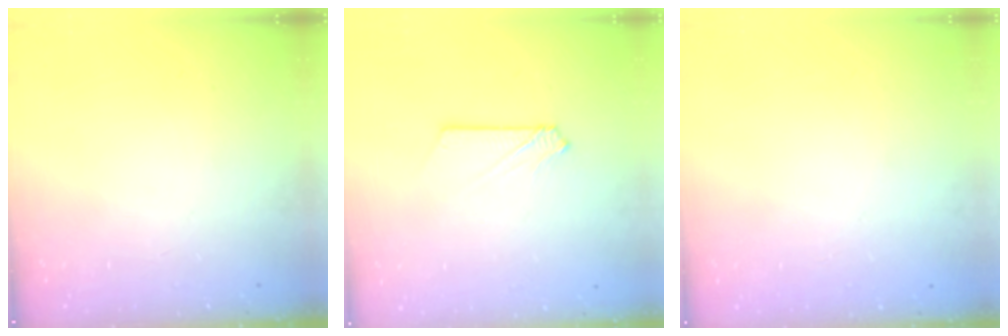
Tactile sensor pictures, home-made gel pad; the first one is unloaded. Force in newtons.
{"total": 3.4, "press": 3.4, "slide": 0.3}
{"total": 0.0}